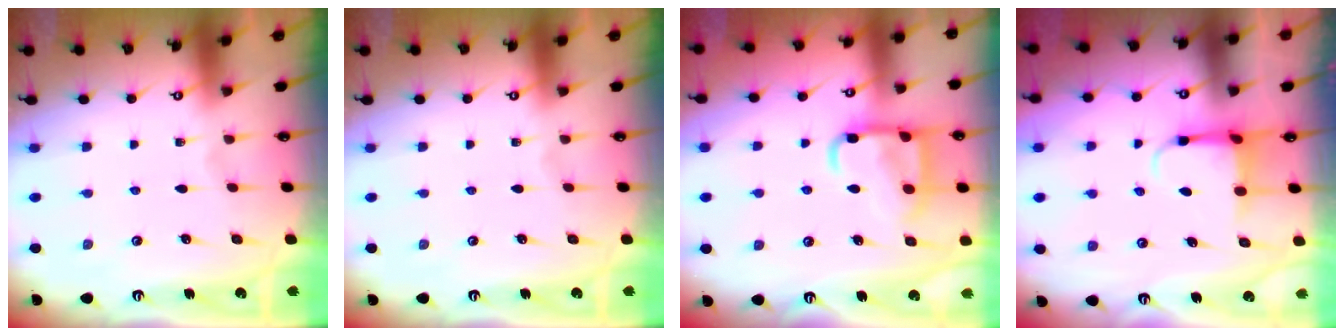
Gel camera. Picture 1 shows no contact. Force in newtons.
{"total": 0.0}
{"total": 14.4, "press": 14.3, "slide": 1.3}
{"total": 4.2, "press": 4.1, "slide": 1.1}